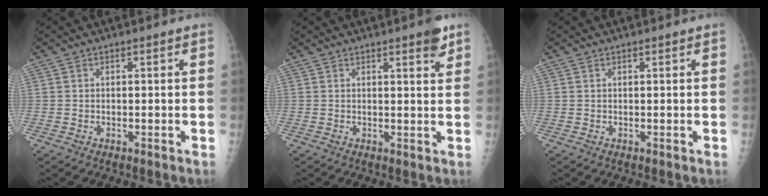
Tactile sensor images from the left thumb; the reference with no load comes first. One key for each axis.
{"total": 3.4, "fx": 2.3, "fy": 0.6, "fz": 2.5, "tx": -0.027, "ty": -0.013, "tz": 0.028}
{"total": 0.0}